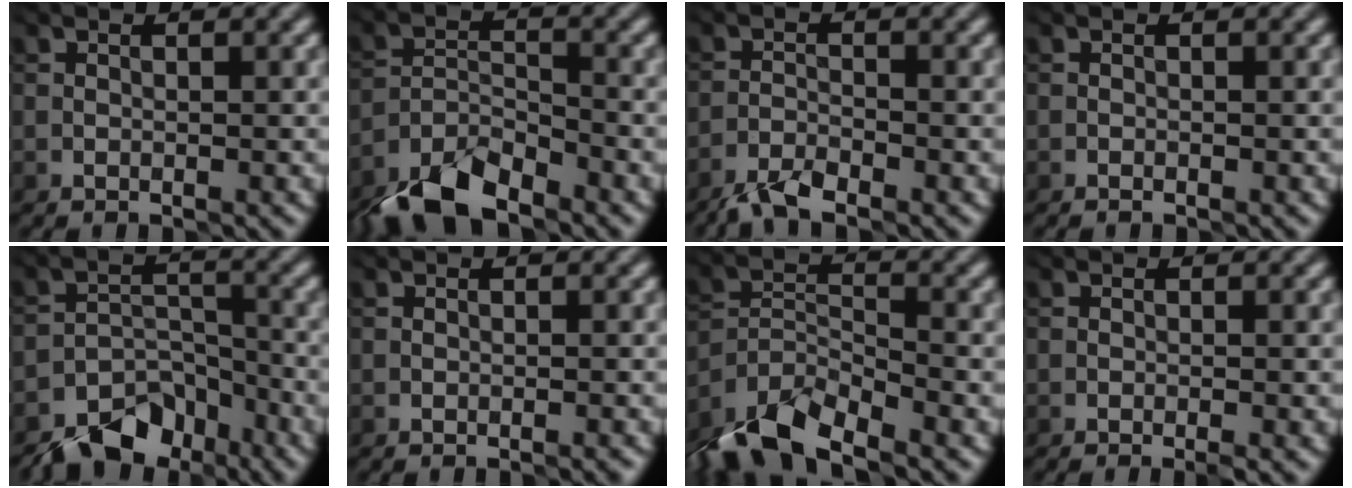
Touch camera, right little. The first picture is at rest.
{"total": 7.2, "force": [-5.5, 2.8, 3.8], "torque": [-0.064, -0.006, -0.110]}
{"total": 3.2, "force": [-2.7, 0.5, 1.5], "torque": [-0.033, -0.004, -0.059]}
{"total": 0.0}
{"total": 7.8, "force": [-6.3, 3.8, 2.7], "torque": [-0.025, -0.009, -0.103]}
{"total": 0.5, "force": [-0.4, 0.0, 0.3], "torque": [-0.004, 0.001, -0.007]}
{"total": 9.0, "force": [-6.9, 3.3, 4.7], "torque": [-0.089, -0.008, -0.133]}
{"total": 1.3, "force": [-0.7, 0.2, 1.0], "torque": [-0.020, -0.001, -0.014]}